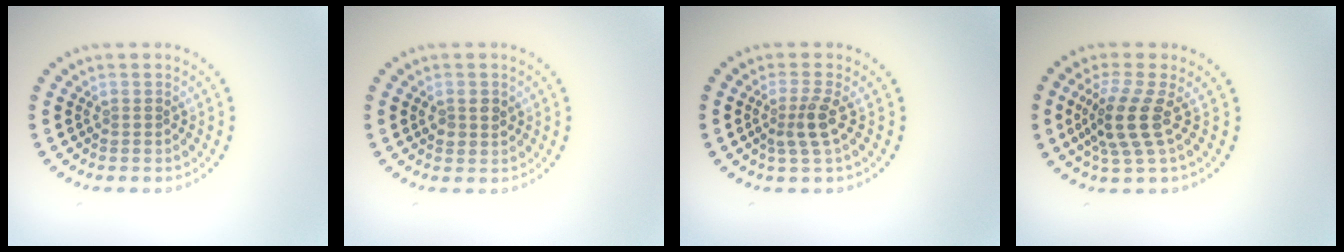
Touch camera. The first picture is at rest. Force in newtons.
{"total": 1.5, "press": 1.5, "slide": 0.4}
{"total": 2.4, "press": 1.7, "slide": 1.6}
{"total": 3.9, "press": 3.0, "slide": 2.5}